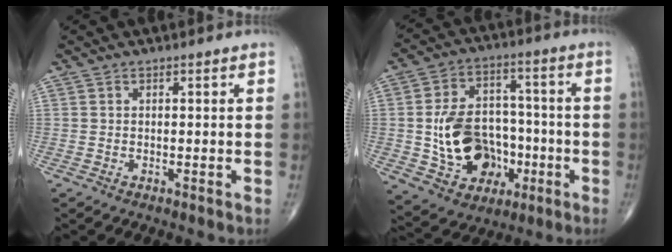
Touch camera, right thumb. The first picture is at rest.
{"total": 17.0, "force": [-3.5, 12.7, 10.8], "torque": [-0.140, 0.036, -0.045]}